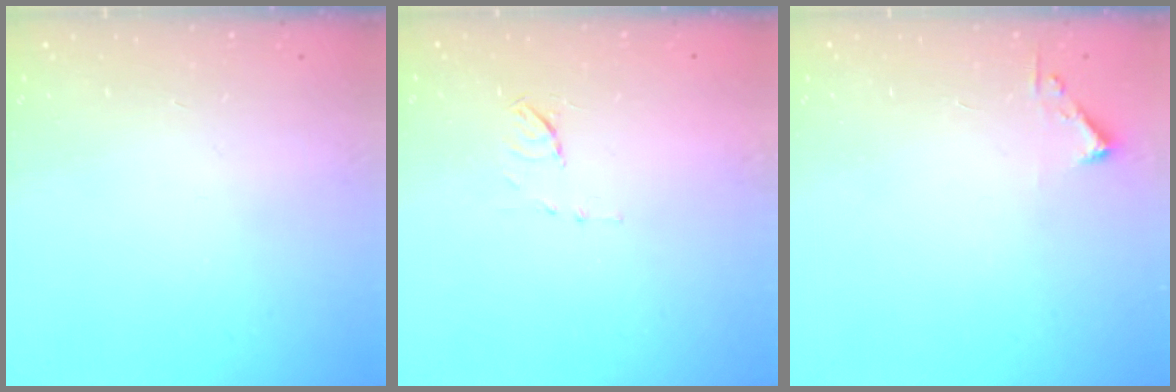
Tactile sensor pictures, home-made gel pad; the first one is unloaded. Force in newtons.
{"total": 5.3, "press": 5.3, "slide": 0.6}
{"total": 2.4, "press": 2.4, "slide": 0.3}